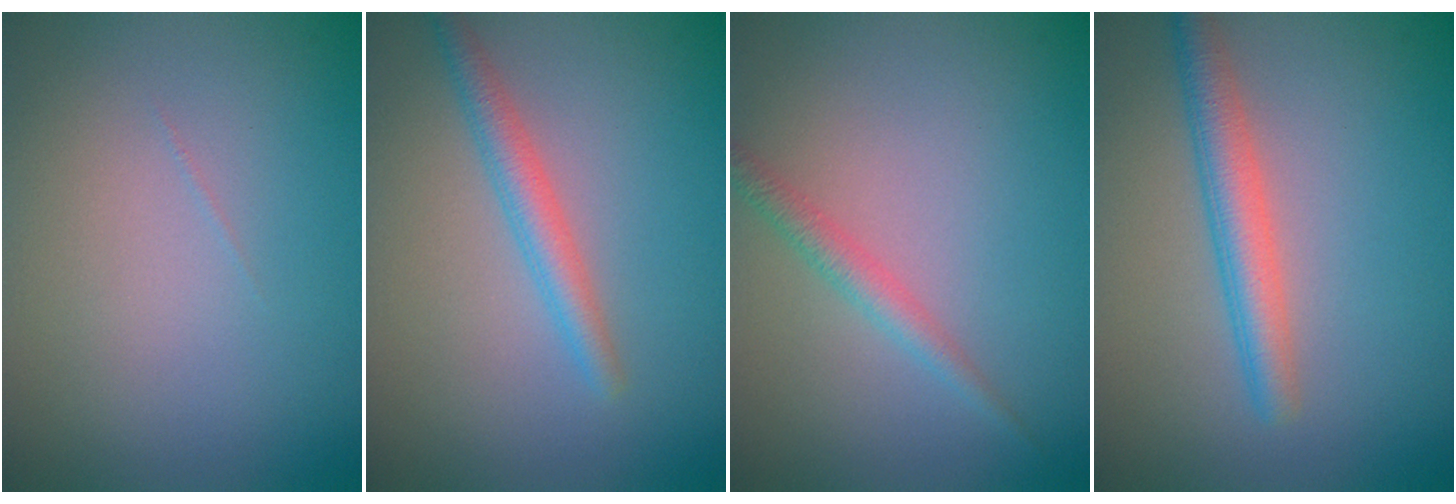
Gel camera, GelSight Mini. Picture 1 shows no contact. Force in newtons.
{"total": 2.4, "press": 2.4, "slide": 0.0}
{"total": 1.7, "press": 1.7, "slide": 0.0}
{"total": 3.3, "press": 3.3, "slide": 0.1}